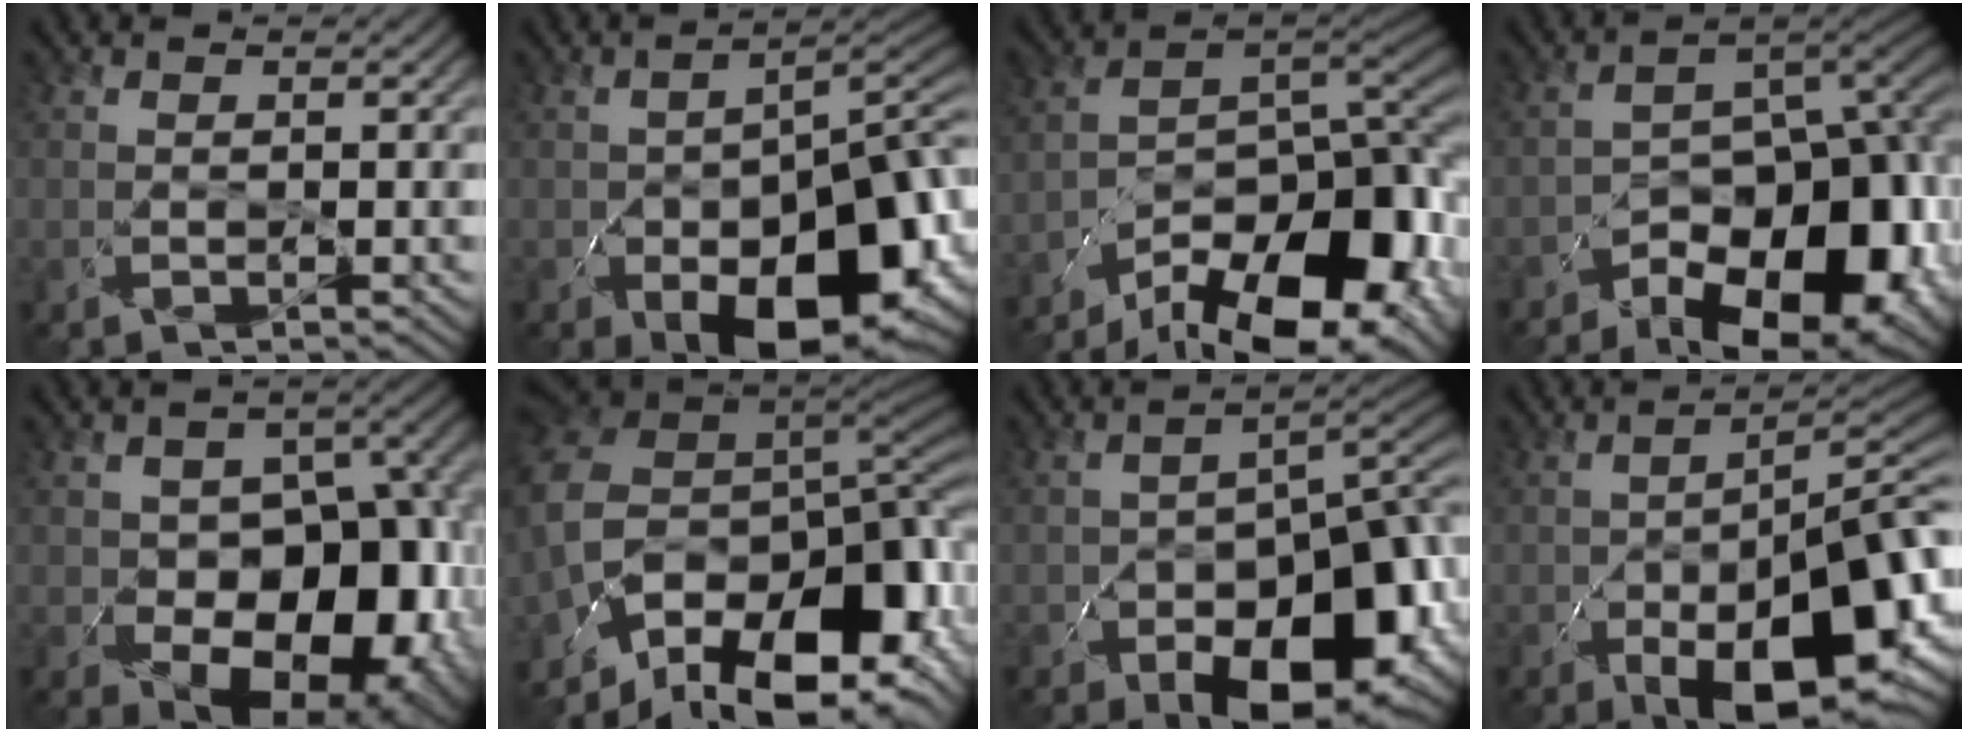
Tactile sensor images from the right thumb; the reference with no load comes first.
{"total": 16.9, "force": [-7.4, 8.7, 12.4], "torque": [-0.156, -0.034, -0.093]}
{"total": 17.8, "force": [-11.5, 8.7, 10.3], "torque": [-0.174, -0.036, -0.165]}
{"total": 16.0, "force": [-9.5, 8.1, 9.9], "torque": [-0.121, -0.011, -0.135]}
{"total": 17.5, "force": [-6.3, 12.2, 10.9], "torque": [-0.103, -0.022, -0.056]}
{"total": 17.8, "force": [-7.4, 11.4, 11.6], "torque": [-0.214, -0.017, -0.092]}
{"total": 17.2, "force": [-9.1, 9.1, 11.5], "torque": [-0.137, -0.020, -0.118]}
{"total": 15.9, "force": [-7.3, 6.6, 12.5], "torque": [-0.169, -0.018, -0.106]}